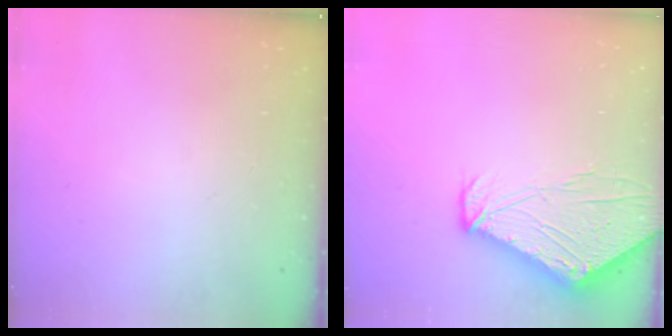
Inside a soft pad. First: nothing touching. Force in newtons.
{"total": 12.8, "press": 12.7, "slide": 1.6}